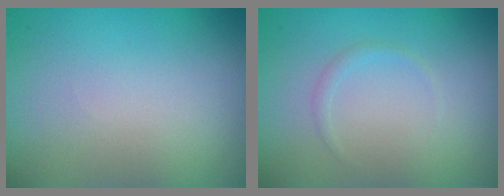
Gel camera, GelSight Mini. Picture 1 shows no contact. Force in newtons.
{"total": 0.7, "press": 0.7, "slide": 0.0}